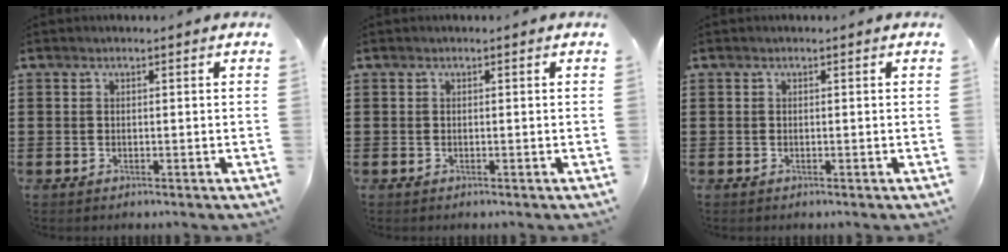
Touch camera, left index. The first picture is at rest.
{"total": 0.0}
{"total": 0.0}